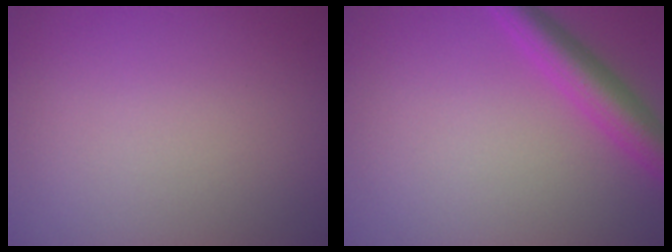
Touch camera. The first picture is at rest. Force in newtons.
{"total": 4.1, "press": 4.1, "slide": 0.2}